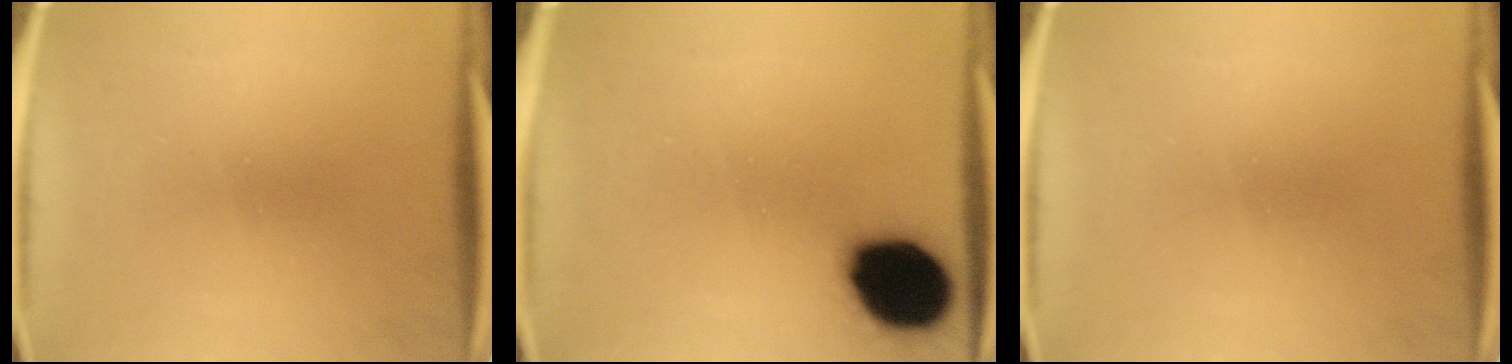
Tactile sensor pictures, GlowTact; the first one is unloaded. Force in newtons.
{"total": 16.4}
{"total": 0.0}